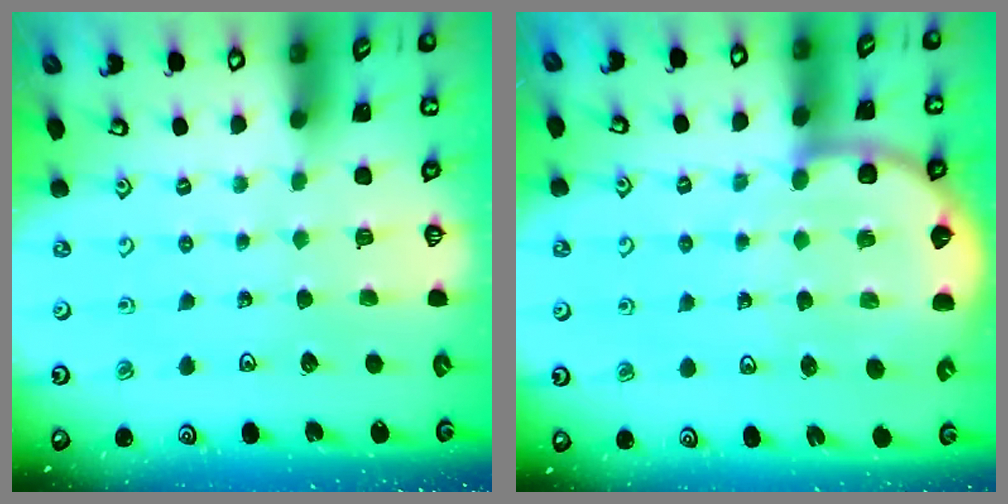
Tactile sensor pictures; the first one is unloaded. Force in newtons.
{"total": 6.9, "press": 6.7, "slide": 1.7}